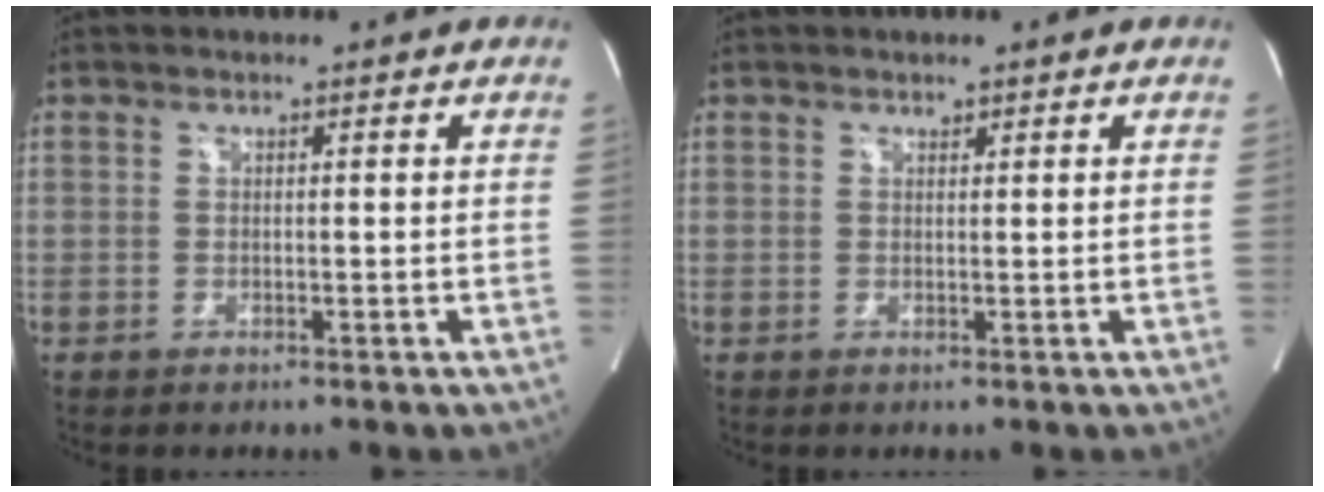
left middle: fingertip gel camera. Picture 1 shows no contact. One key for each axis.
{"total": 0.6, "fx": 0.5, "fy": 0.3, "fz": 0.2, "tx": -0.006, "ty": -0.001, "tz": 0.008}